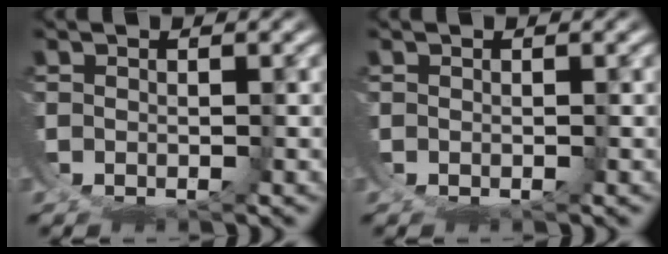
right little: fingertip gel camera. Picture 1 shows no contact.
{"total": 0.0}